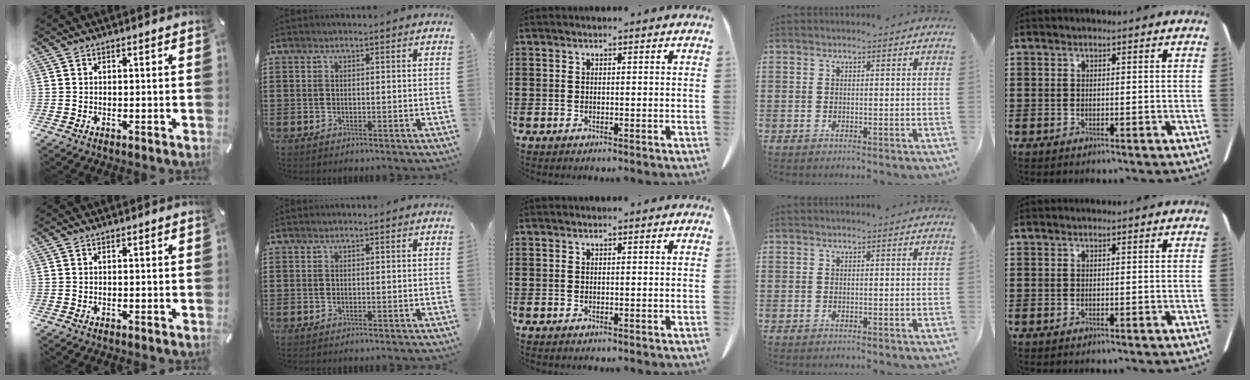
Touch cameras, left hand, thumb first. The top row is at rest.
{}